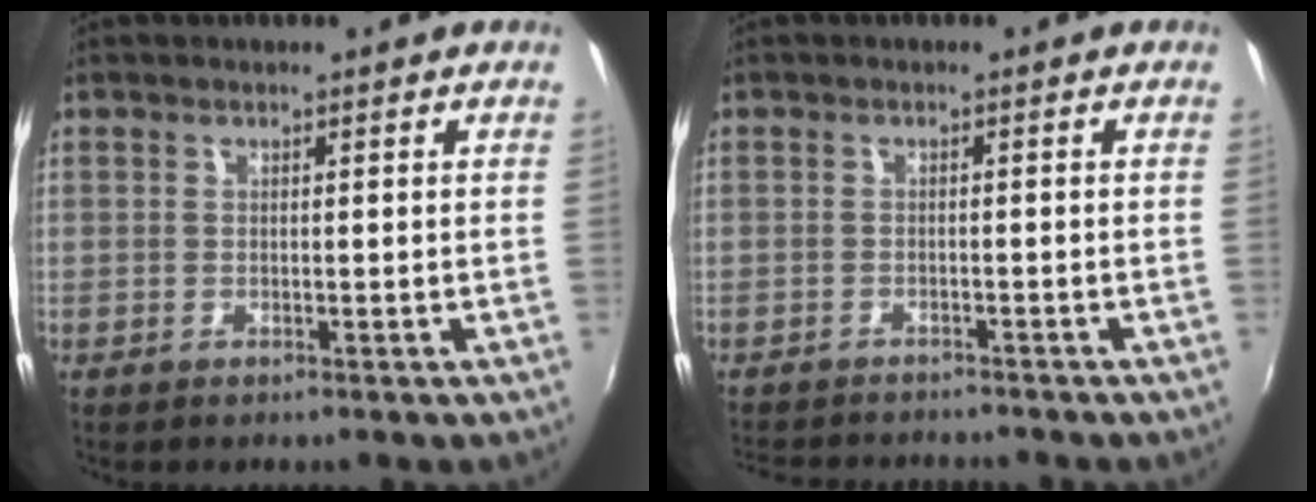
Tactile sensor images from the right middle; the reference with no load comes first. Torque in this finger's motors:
{"motor_torque": [0.11, -0.21, 0.05, 0.05]}